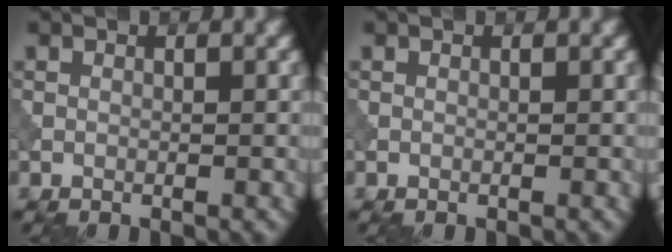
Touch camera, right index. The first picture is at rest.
{"total": 0.0}